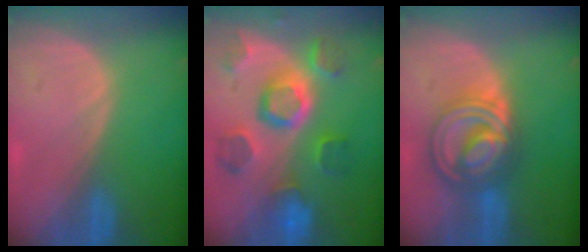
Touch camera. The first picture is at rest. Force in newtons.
{"total": 11.1, "press": 9.9, "slide": 5.0}
{"total": 8.8, "press": 8.8, "slide": 0.7}